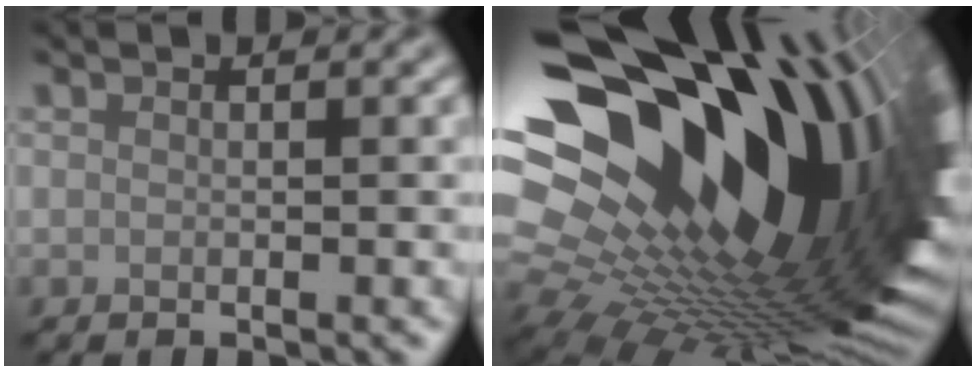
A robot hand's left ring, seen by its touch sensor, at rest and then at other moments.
{"total": 21.6, "force": [4.3, 12.4, 17.2], "torque": [-0.276, -0.051, 0.107]}